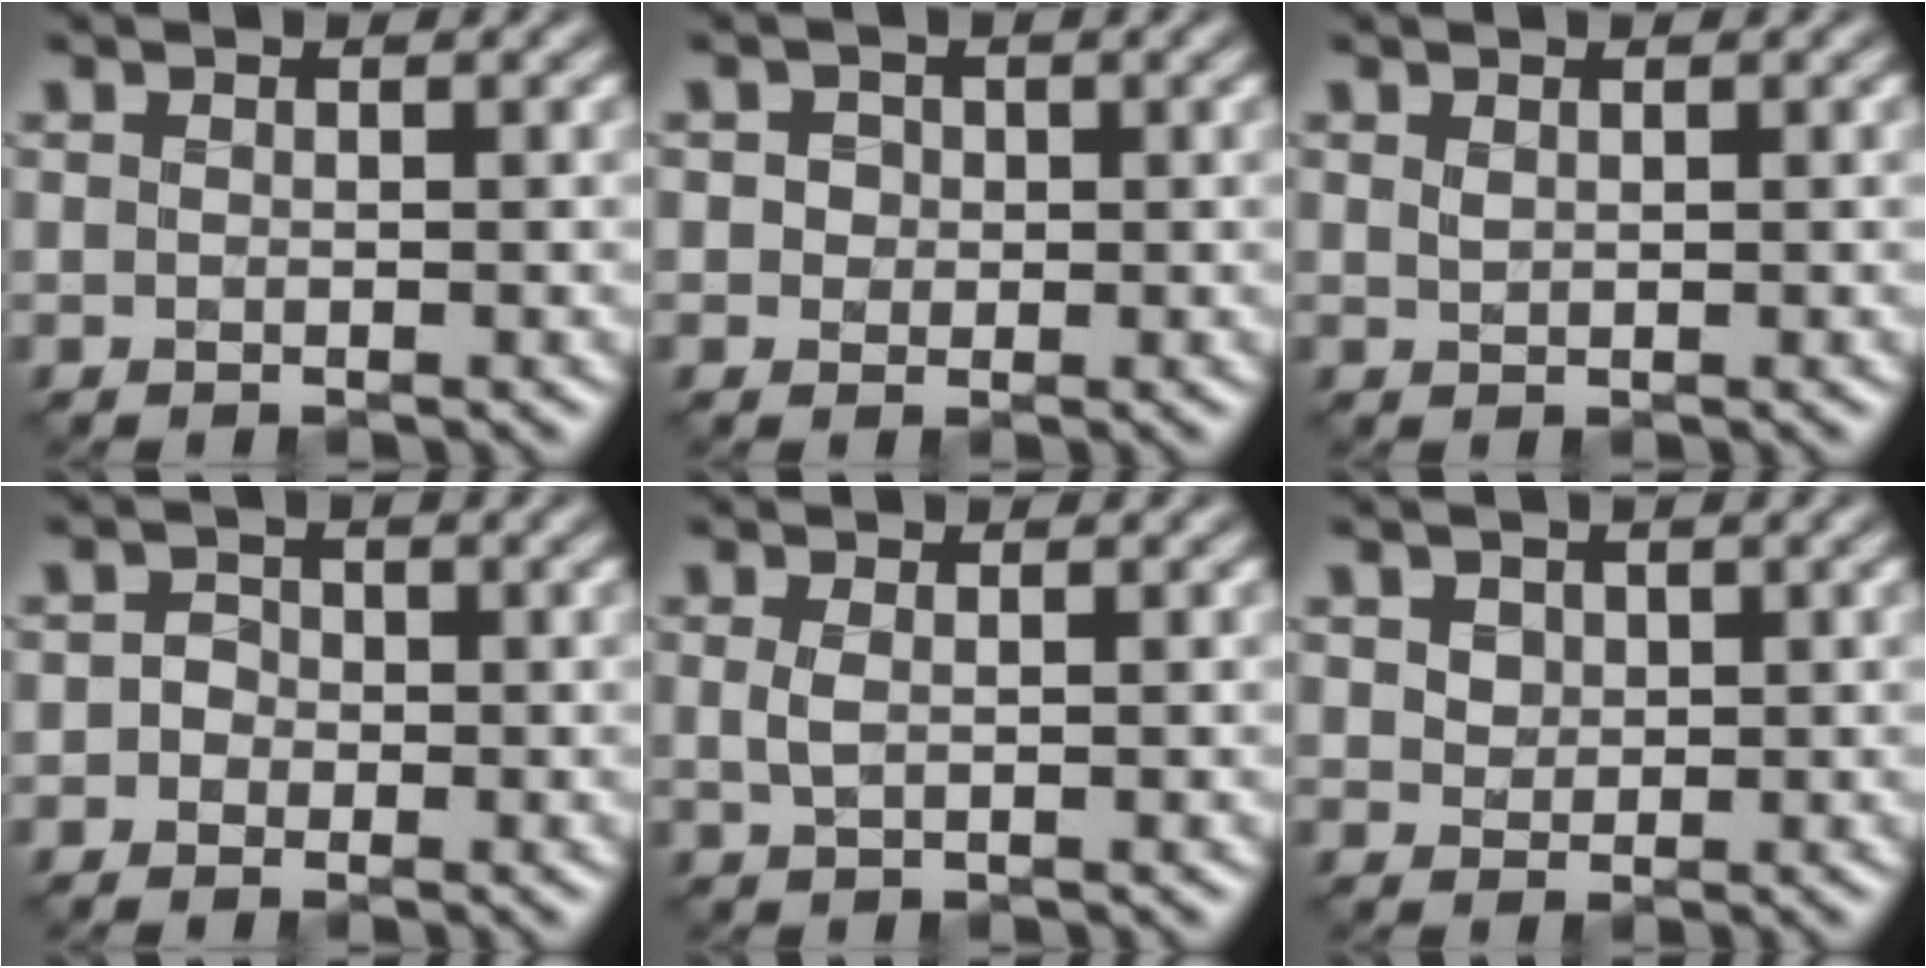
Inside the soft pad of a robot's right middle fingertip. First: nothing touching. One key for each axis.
{"total": 2.1, "fx": 0.6, "fy": 1.8, "fz": 1.0, "tx": -0.024, "ty": 0.006, "tz": 0.008}
{"total": 0.6, "fx": 0.3, "fy": 0.3, "fz": 0.4, "tx": -0.012, "ty": 0.000, "tz": 0.008}
{"total": 1.7, "fx": -0.4, "fy": 1.5, "fz": 0.5, "tx": 0.007, "ty": 0.004, "tz": -0.016}
{"total": 1.0, "fx": -0.1, "fy": 0.4, "fz": 0.9, "tx": -0.026, "ty": -0.002, "tz": 0.000}
{"total": 2.5, "fx": 1.1, "fy": 1.9, "fz": 1.3, "tx": -0.043, "ty": 0.003, "tz": 0.025}